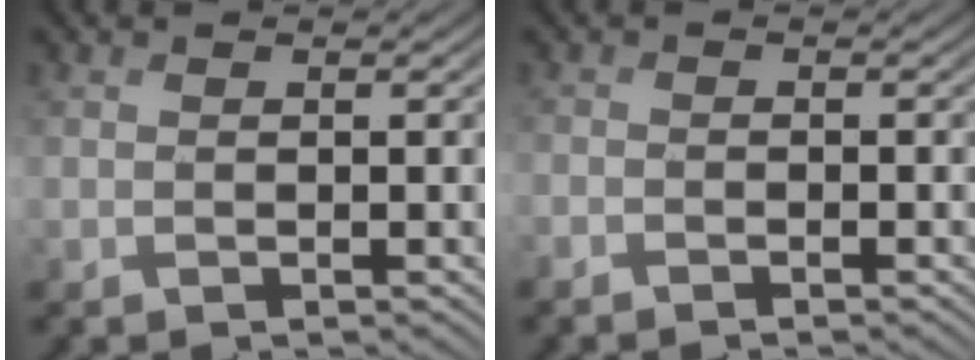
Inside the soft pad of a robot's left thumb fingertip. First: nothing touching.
{"total": 1.4, "force": [-1.3, 0.3, 0.5], "torque": [-0.010, -0.005, -0.027]}